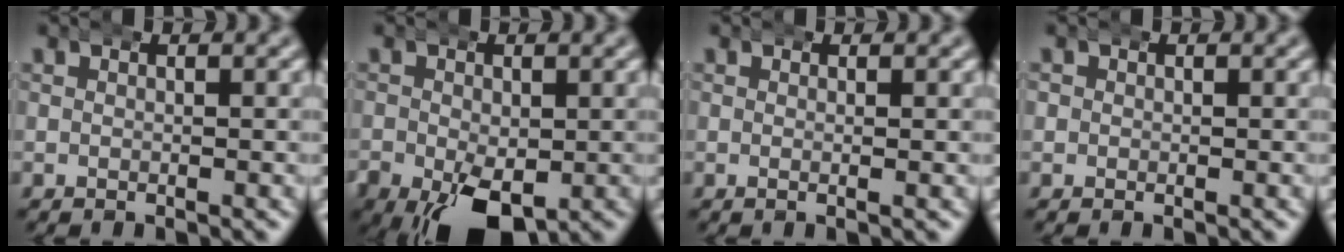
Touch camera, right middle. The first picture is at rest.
{"total": 8.4, "force": [-3.7, 5.1, 5.5], "torque": [-0.123, -0.053, -0.036]}
{"total": 0.7, "force": [0.0, -0.1, 0.7], "torque": [-0.011, 0.000, -0.004]}
{"total": 0.5, "force": [0.2, 0.5, 0.0], "torque": [-0.006, -0.001, 0.002]}